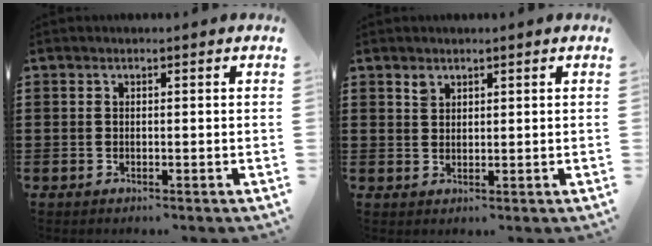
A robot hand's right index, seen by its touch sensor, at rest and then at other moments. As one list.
[{"total": 1.5, "force": [1.3, 0.8, 0.2], "torque": [-0.007, 0.002, 0.025]}]